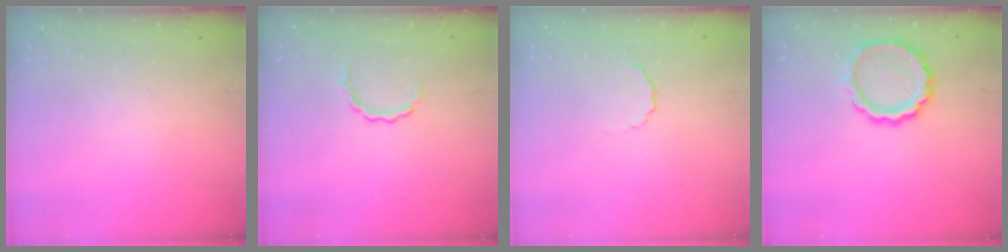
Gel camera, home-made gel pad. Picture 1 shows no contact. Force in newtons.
{"total": 5.0, "press": 4.9, "slide": 1.0}
{"total": 2.9, "press": 2.7, "slide": 1.0}
{"total": 11.3, "press": 11.0, "slide": 2.2}